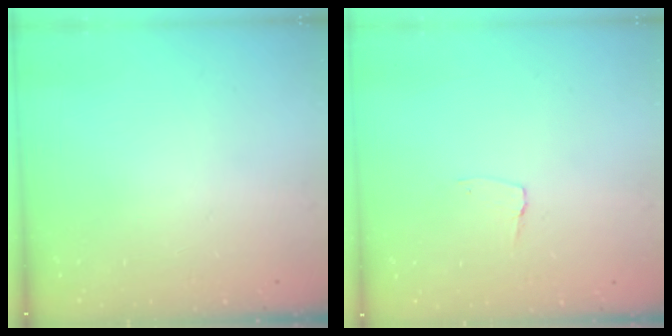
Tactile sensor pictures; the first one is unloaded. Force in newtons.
{"total": 2.9, "press": 2.9, "slide": 0.3}